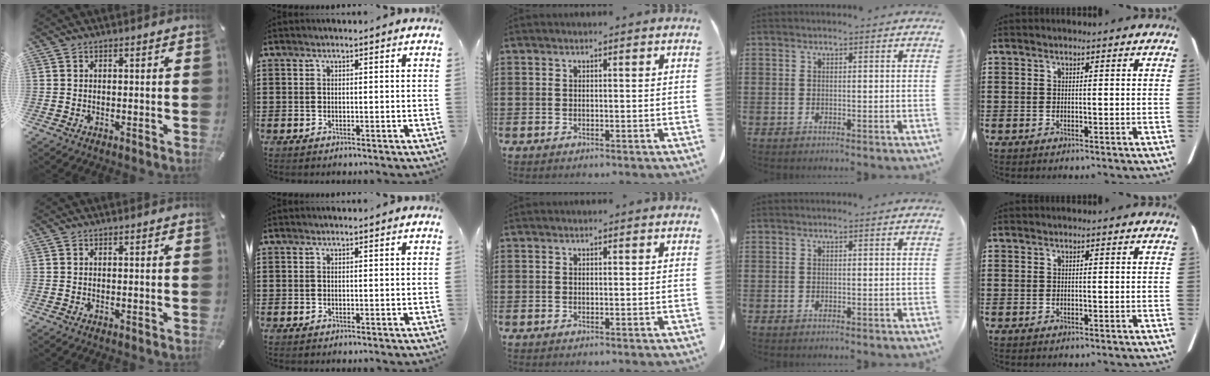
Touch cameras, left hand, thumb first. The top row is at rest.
{}